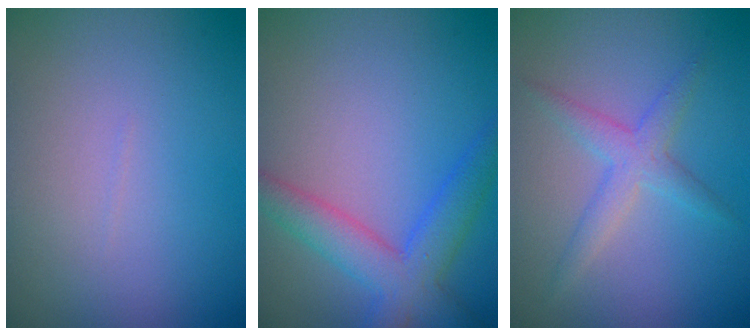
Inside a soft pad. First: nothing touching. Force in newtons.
{"total": 5.0, "press": 5.0, "slide": 0.1}
{"total": 2.5, "press": 2.5, "slide": 0.1}